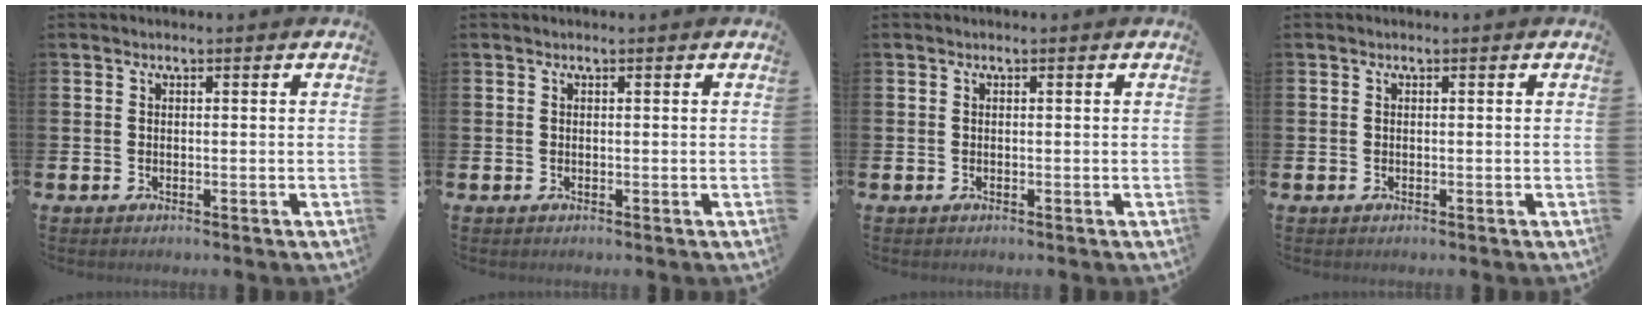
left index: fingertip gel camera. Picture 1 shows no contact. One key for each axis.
{"total": 0.0}
{"total": 0.0}
{"total": 0.0}